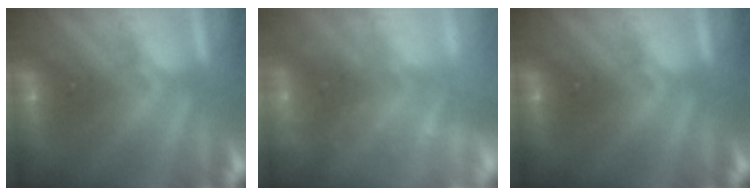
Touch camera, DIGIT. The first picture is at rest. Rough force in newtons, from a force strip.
{"total": 2.3}
{"total": 0.0}